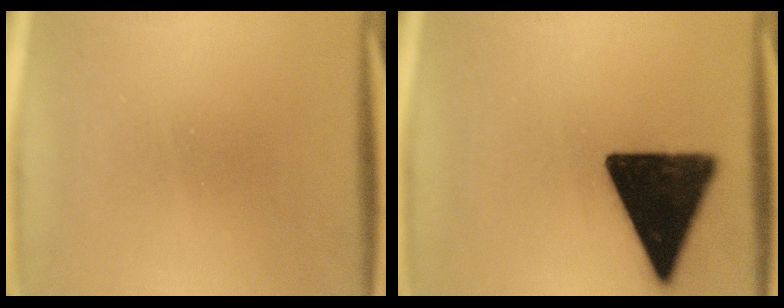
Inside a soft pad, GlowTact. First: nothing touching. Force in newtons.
{"total": 17.1}